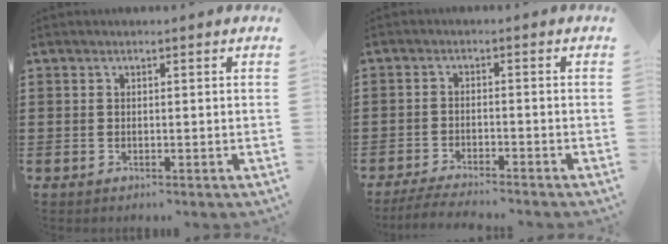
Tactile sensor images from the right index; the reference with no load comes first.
{"total": 3.3, "force": [-3.1, 0.0, 0.9], "torque": [-0.021, -0.003, -0.065]}